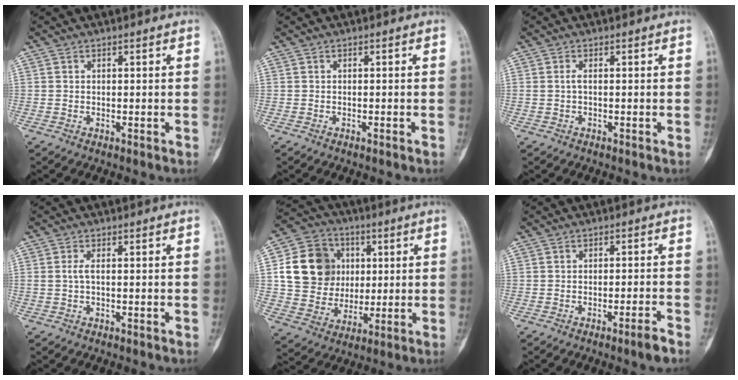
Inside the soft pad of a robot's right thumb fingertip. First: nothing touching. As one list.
[{"total": 0.5, "force": [-0.4, 0.1, 0.3], "torque": [-0.009, 0.003, -0.004]}, {"total": 1.0, "force": [0.0, 0.3, 0.9], "torque": [-0.023, -0.001, 0.001]}, {"total": 1.5, "force": [0.0, 0.5, 1.5], "torque": [-0.037, 0.000, 0.001]}, {"total": 15.8, "force": [3.0, 13.6, 7.6], "torque": [-0.106, 0.004, 0.059]}, {"total": 3.0, "force": [-2.2, -0.2, 2.1], "torque": [-0.040, 0.012, -0.033]}]